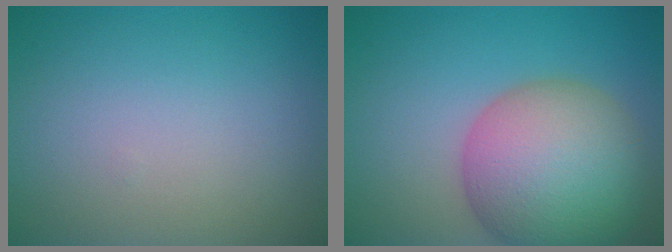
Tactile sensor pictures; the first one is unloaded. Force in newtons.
{"total": 11.6, "press": 11.6, "slide": 0.6}